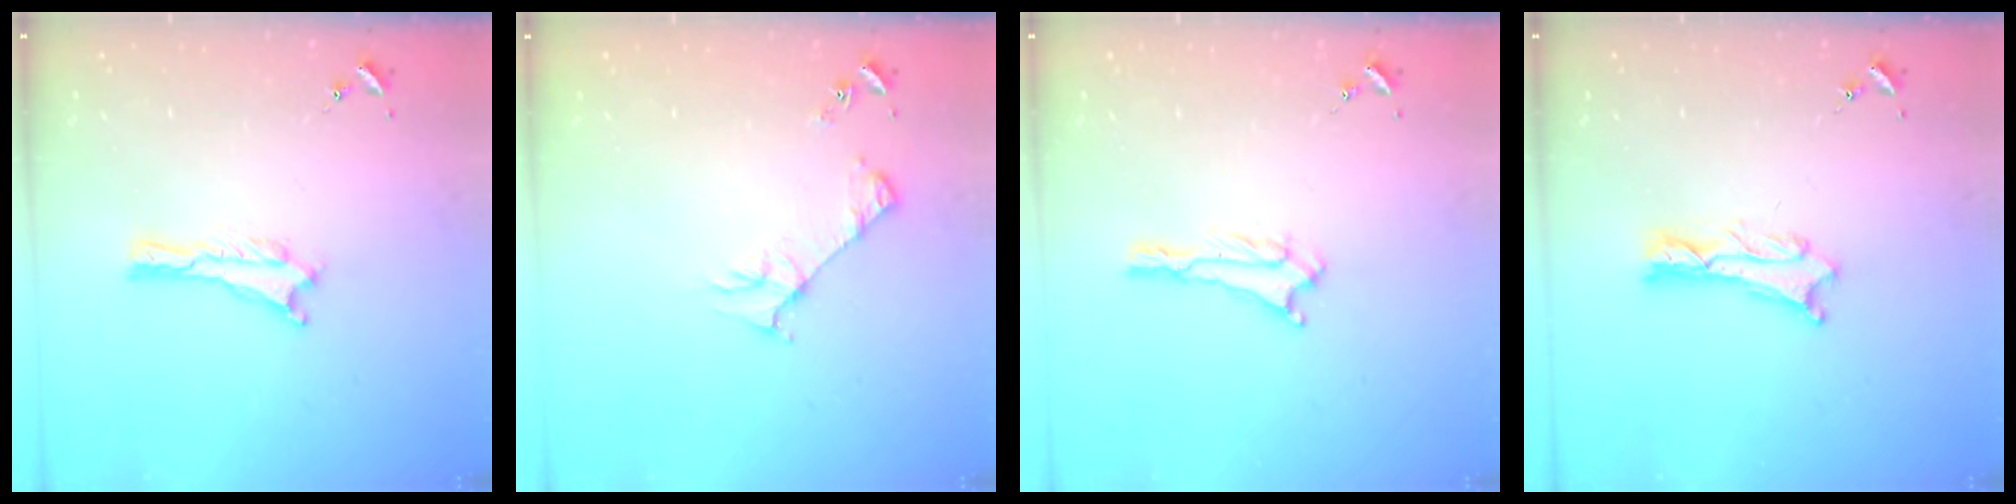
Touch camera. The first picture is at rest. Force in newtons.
{"total": 3.8, "press": 3.7, "slide": 0.4}
{"total": 1.0, "press": 1.0, "slide": 0.1}
{"total": 1.2, "press": 1.2, "slide": 0.2}